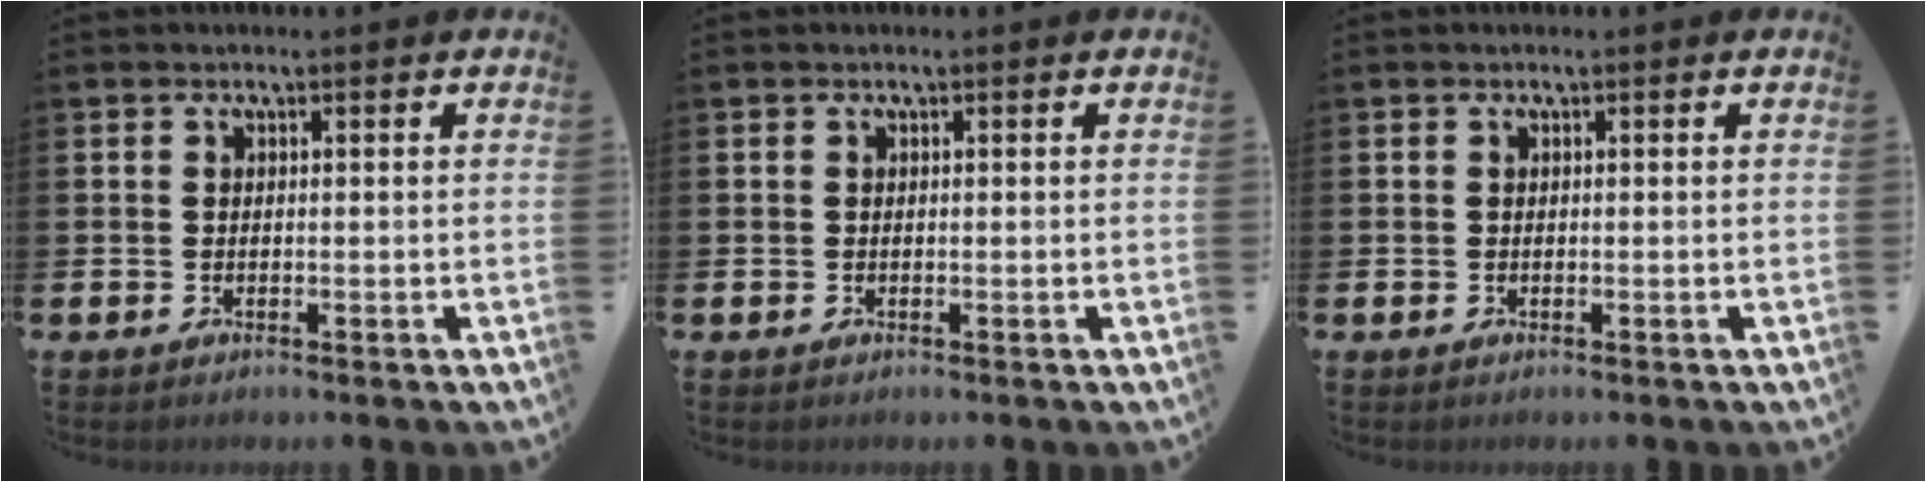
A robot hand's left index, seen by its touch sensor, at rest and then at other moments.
{"total": 0.0}
{"total": 0.0}